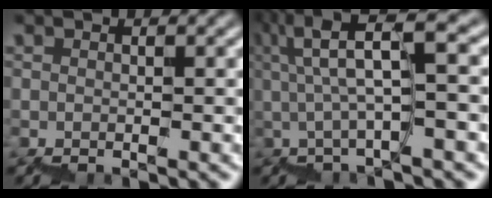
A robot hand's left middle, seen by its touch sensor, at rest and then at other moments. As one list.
[{"total": 7.5, "force": [2.1, 1.1, 7.1], "torque": [-0.106, 0.037, 0.036]}]